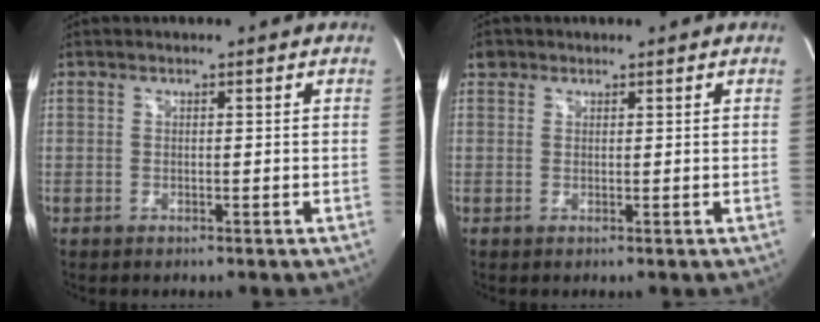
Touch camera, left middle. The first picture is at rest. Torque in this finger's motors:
{"motor_torque": [0.07, -0.02, -0.03, 0.00]}